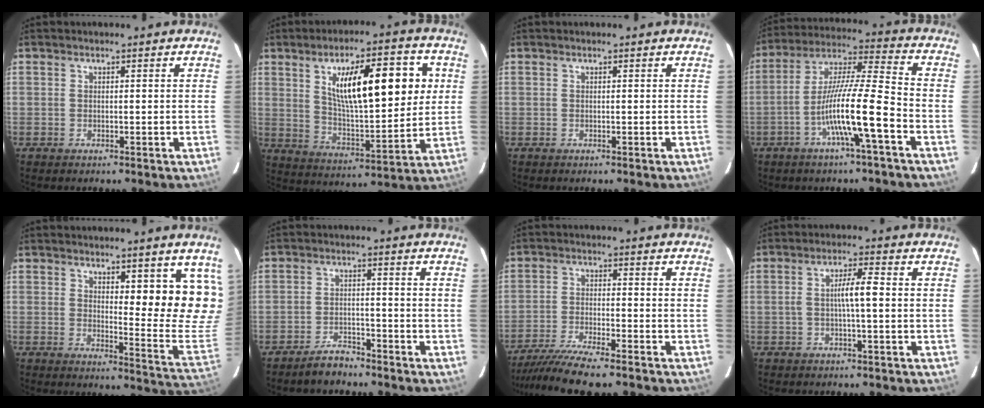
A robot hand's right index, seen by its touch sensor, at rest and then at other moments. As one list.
[{"total": 17.6, "force": [5.1, 4.9, 16.2], "torque": [-0.256, 0.016, 0.088]}, {"total": 0.0}, {"total": 12.9, "force": [-4.9, -0.2, 11.9], "torque": [-0.224, 0.010, -0.090]}, {"total": 11.8, "force": [6.2, 1.9, 9.8], "torque": [-0.106, -0.029, 0.075]}, {"total": 3.6, "force": [-3.3, 1.2, 0.8], "torque": [-0.015, 0.000, -0.059]}, {"total": 9.4, "force": [-8.2, -0.3, 4.6], "torque": [-0.075, -0.024, -0.137]}, {"total": 4.2, "force": [-0.1, 0.3, 4.2], "torque": [-0.077, 0.012, 0.000]}]